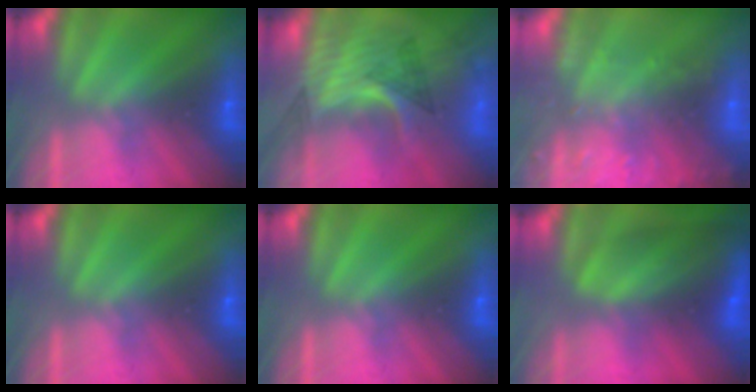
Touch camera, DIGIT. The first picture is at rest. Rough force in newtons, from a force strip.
{"total": 3.2}
{"total": 7.7}
{"total": 0.0}
{"total": 0.0}
{"total": 9.1}